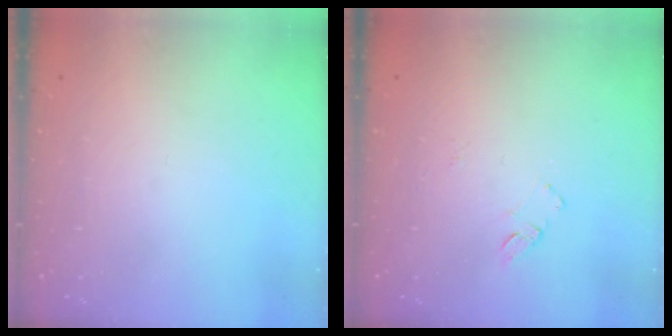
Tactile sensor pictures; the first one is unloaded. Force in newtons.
{"total": 6.2, "press": 6.2, "slide": 0.5}